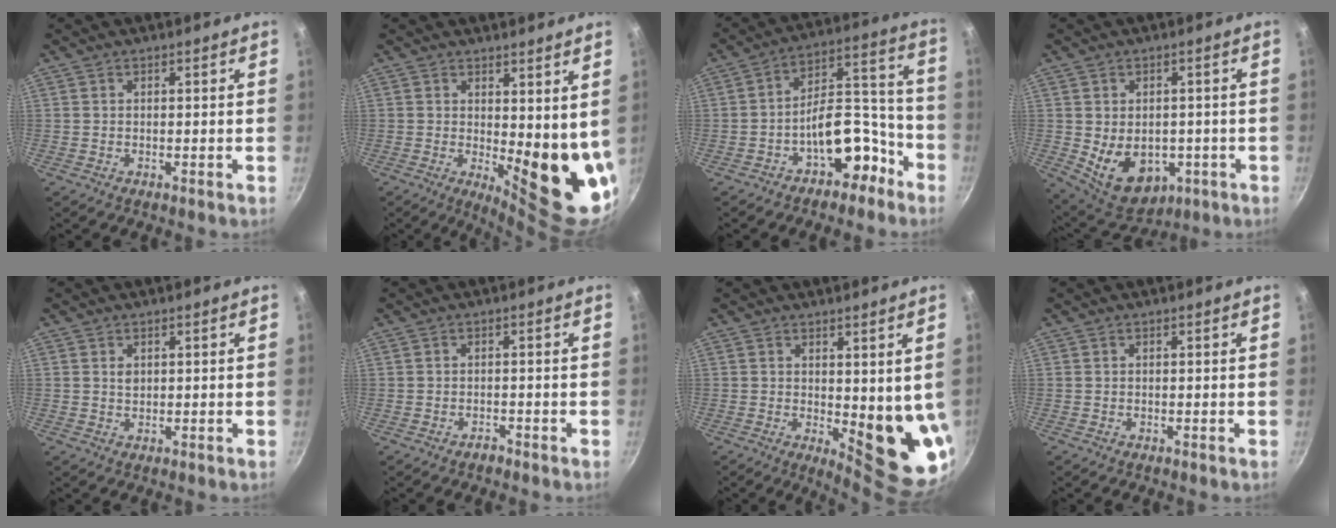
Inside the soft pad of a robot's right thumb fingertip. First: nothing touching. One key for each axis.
{"total": 12.7, "fx": 2.3, "fy": 4.9, "fz": 11.5, "tx": -0.125, "ty": -0.040, "tz": 0.042}
{"total": 12.9, "fx": -6.8, "fy": 7.1, "fz": 8.3, "tx": -0.069, "ty": 0.100, "tz": -0.094}
{"total": 11.8, "fx": -2.3, "fy": 8.4, "fz": 7.9, "tx": -0.092, "ty": -0.009, "tz": -0.008}
{"total": 1.5, "fx": 0.5, "fy": 1.1, "fz": 0.9, "tx": -0.013, "ty": 0.000, "tz": 0.008}
{"total": 1.1, "fx": -0.9, "fy": 0.6, "fz": 0.4, "tx": -0.008, "ty": 0.011, "tz": -0.013}
{"total": 11.6, "fx": 1.2, "fy": 4.8, "fz": 10.5, "tx": -0.104, "ty": -0.028, "tz": 0.030}
{"total": 0.0}